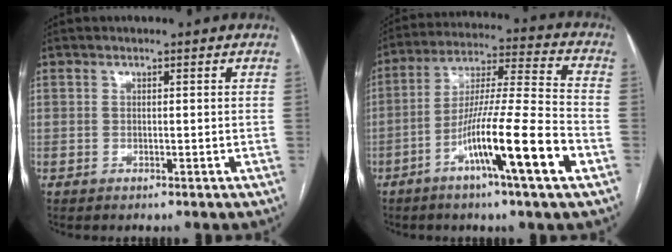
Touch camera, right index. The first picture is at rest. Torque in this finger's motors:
{"motor_torque": [1.23, -0.90, 0.81, 0.21]}